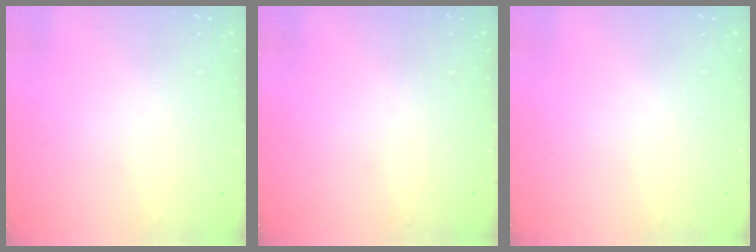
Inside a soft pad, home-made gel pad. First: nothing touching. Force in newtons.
{"total": 0.0}
{"total": 0.0}